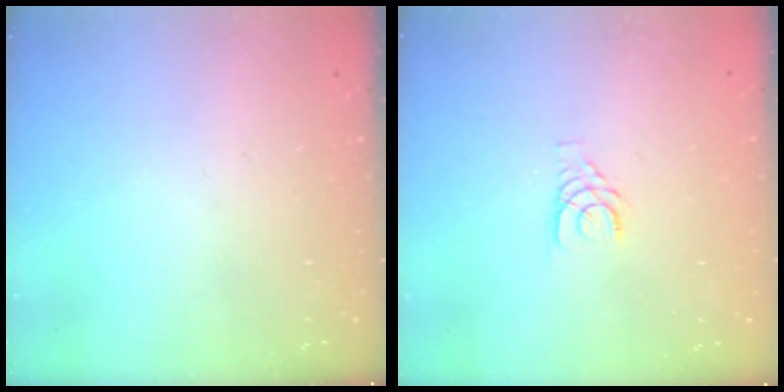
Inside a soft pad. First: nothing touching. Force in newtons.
{"total": 3.8, "press": 3.8, "slide": 0.4}